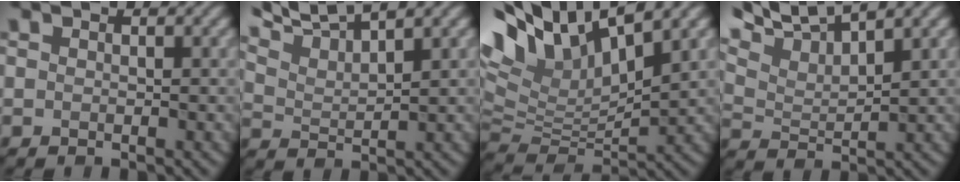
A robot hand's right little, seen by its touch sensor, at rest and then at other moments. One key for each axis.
{"total": 6.5, "fx": 5.7, "fy": 1.1, "fz": 3.0, "tx": -0.065, "ty": 0.021, "tz": 0.098}
{"total": 12.2, "fx": 7.2, "fy": 4.6, "fz": 8.6, "tx": -0.190, "ty": 0.018, "tz": 0.132}
{"total": 7.2, "fx": 6.0, "fy": 1.6, "fz": 3.8, "tx": -0.075, "ty": 0.019, "tz": 0.102}